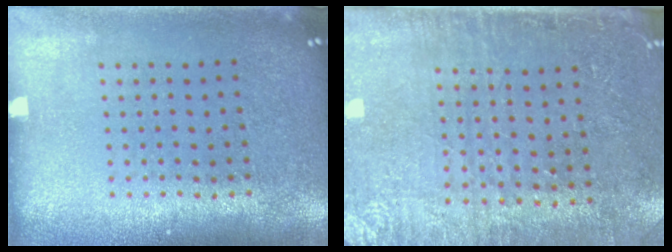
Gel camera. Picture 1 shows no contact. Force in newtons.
{"total": 3.0, "press": 2.6, "slide": 1.4}